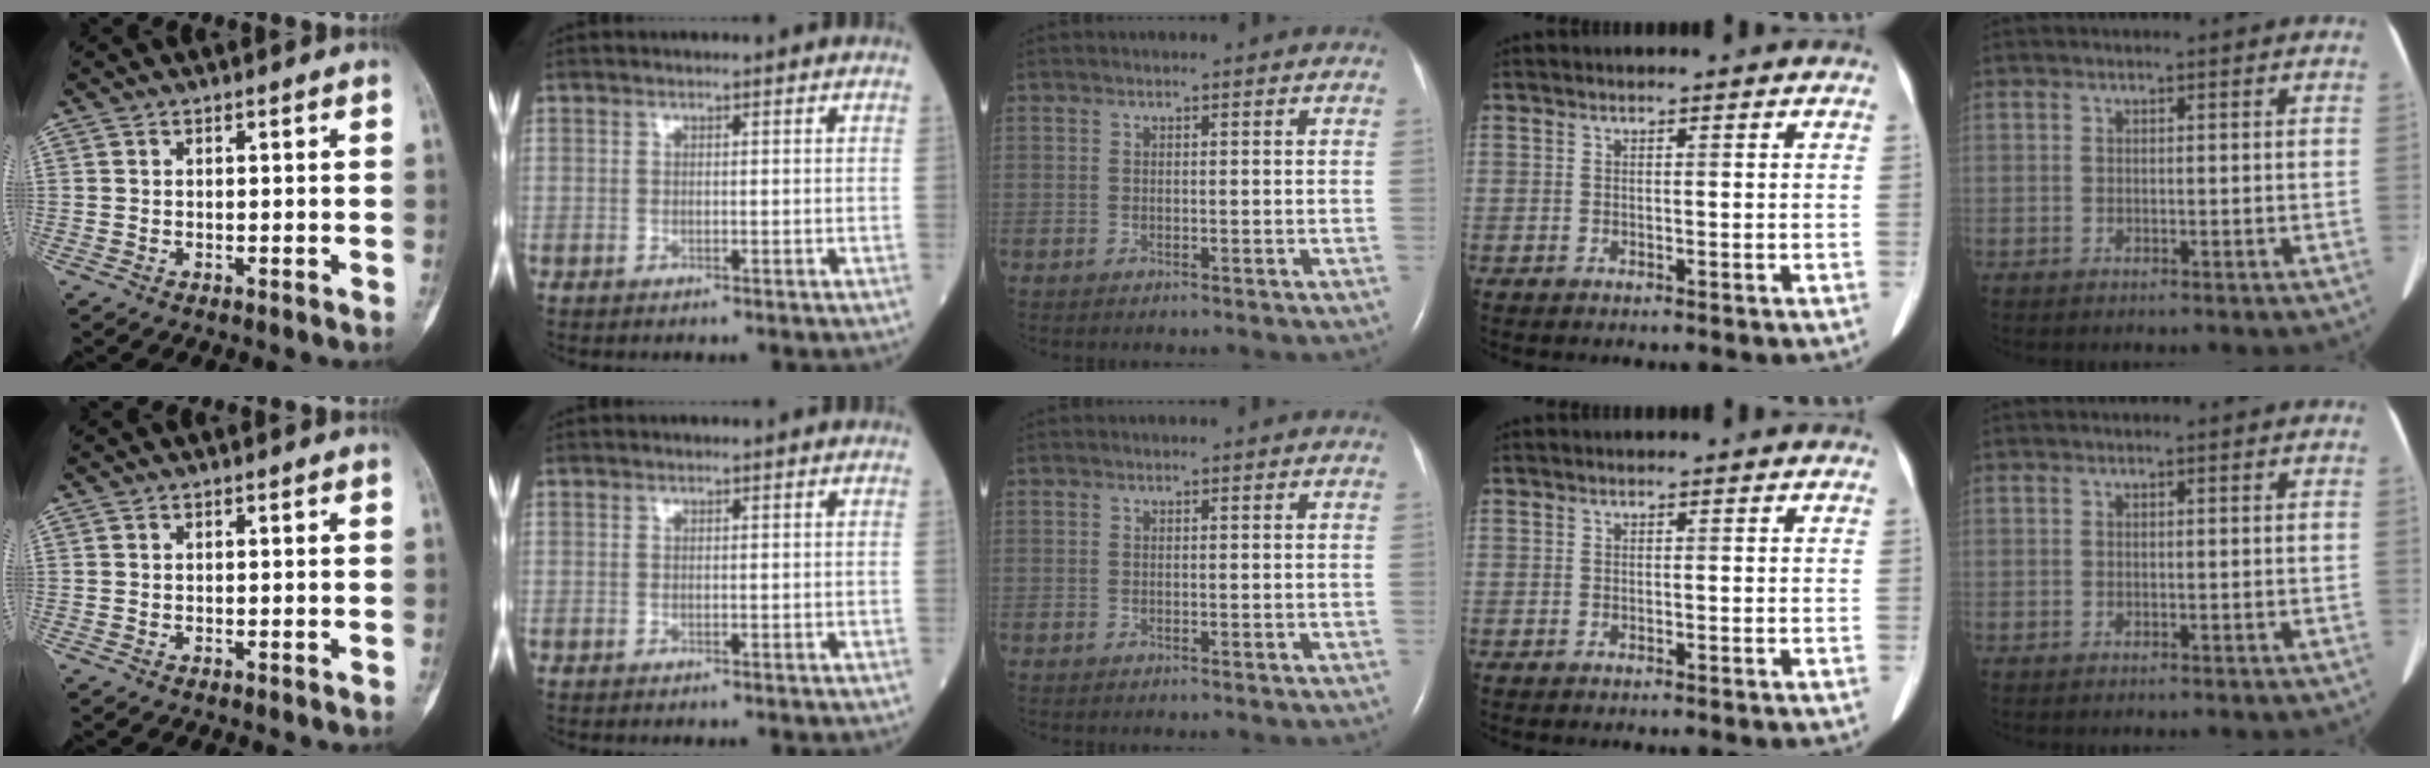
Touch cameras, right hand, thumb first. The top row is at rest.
{}